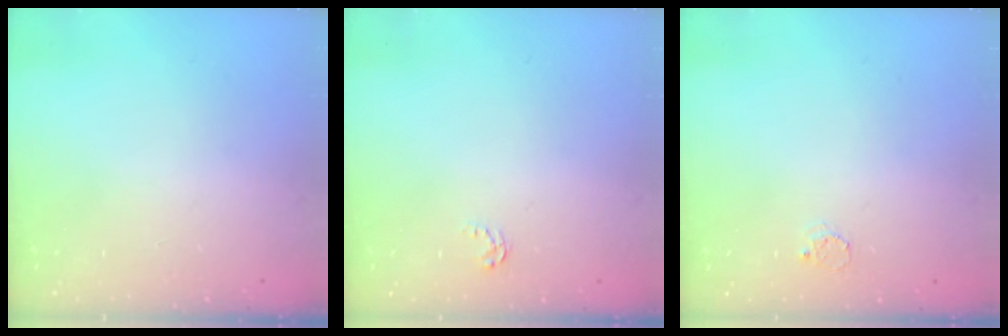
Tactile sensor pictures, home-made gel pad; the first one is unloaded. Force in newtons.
{"total": 2.6, "press": 2.6, "slide": 0.3}
{"total": 2.3, "press": 2.3, "slide": 0.2}